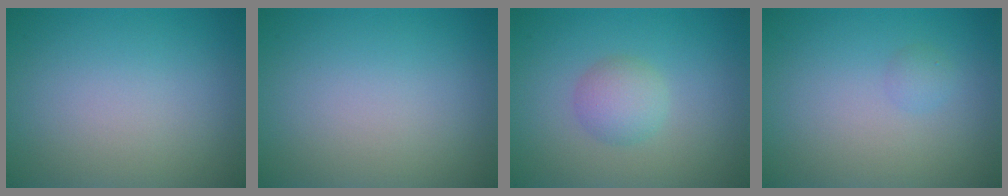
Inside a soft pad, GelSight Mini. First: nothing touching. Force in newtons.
{"total": 0.0}
{"total": 2.4, "press": 2.4, "slide": 0.1}
{"total": 0.9, "press": 0.9, "slide": 0.0}